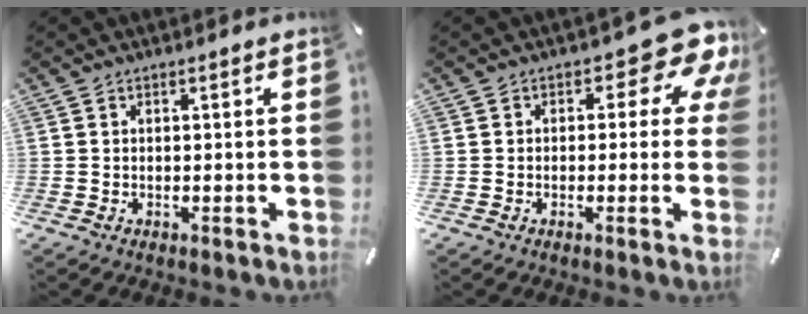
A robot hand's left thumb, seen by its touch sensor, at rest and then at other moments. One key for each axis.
{"total": 10.1, "fx": 4.5, "fy": 4.7, "fz": 7.7, "tx": -0.087, "ty": -0.024, "tz": 0.072}